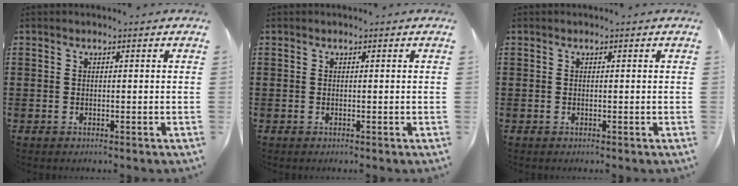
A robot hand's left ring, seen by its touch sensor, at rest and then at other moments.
{"total": 0.0}
{"total": 0.0}